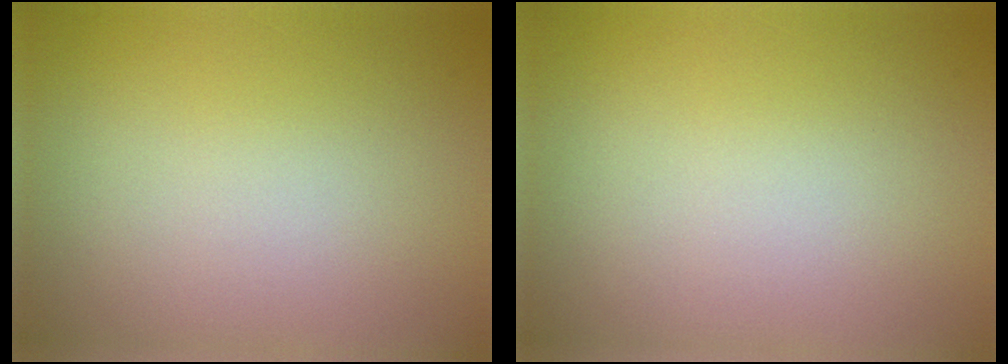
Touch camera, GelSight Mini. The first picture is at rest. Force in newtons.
{"total": 0.0}